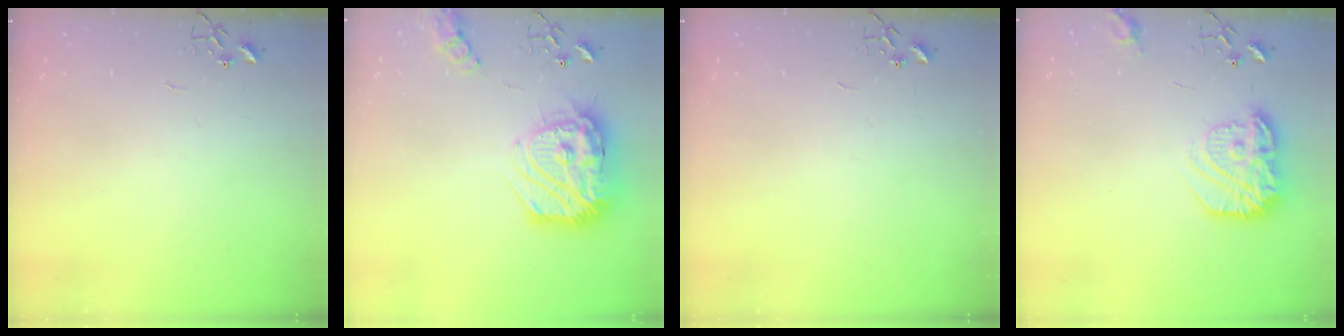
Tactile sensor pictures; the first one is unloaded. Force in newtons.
{"total": 24.3, "press": 24.2, "slide": 2.5}
{"total": 0.0}
{"total": 16.6, "press": 16.6, "slide": 0.9}